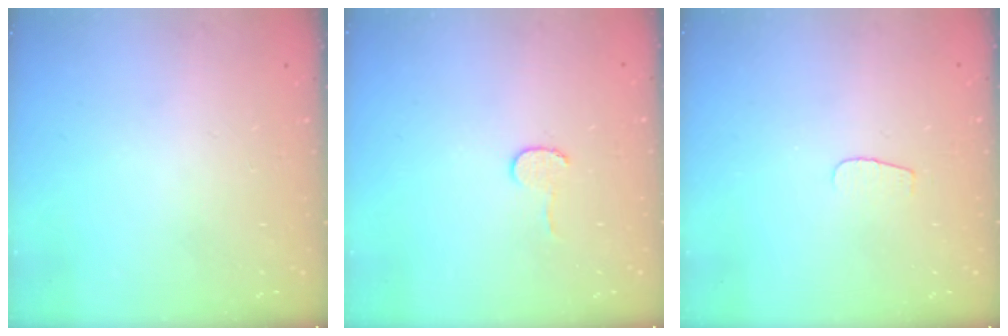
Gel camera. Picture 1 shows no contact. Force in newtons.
{"total": 4.1, "press": 4.1, "slide": 0.4}
{"total": 3.5, "press": 3.5, "slide": 0.3}